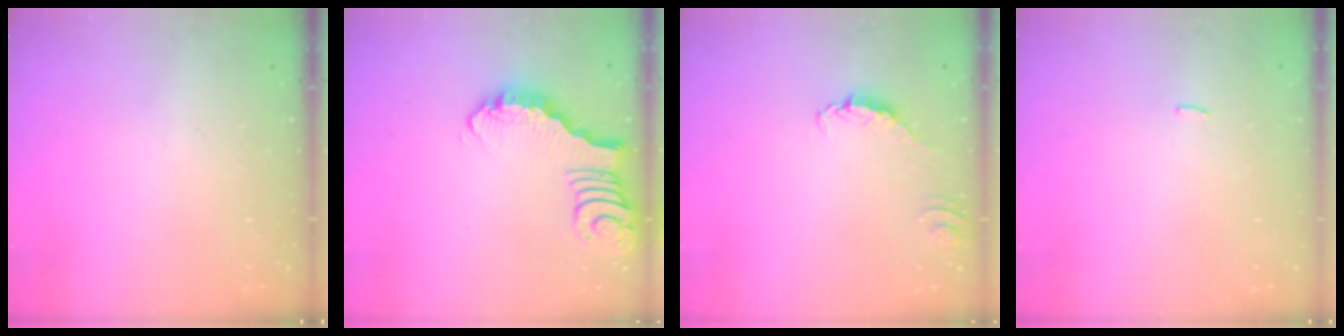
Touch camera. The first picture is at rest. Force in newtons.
{"total": 2.9, "press": 2.9, "slide": 0.2}
{"total": 1.7, "press": 1.7, "slide": 0.2}
{"total": 1.5, "press": 1.4, "slide": 0.3}